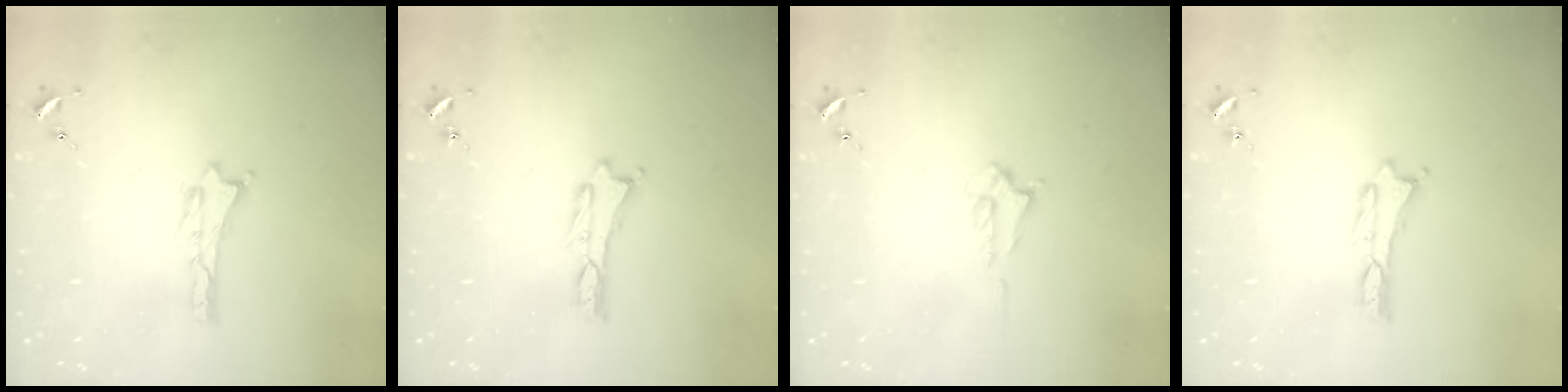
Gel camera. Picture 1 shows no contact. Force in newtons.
{"total": 0.0}
{"total": 0.7, "press": 0.6, "slide": 0.2}
{"total": 0.0}